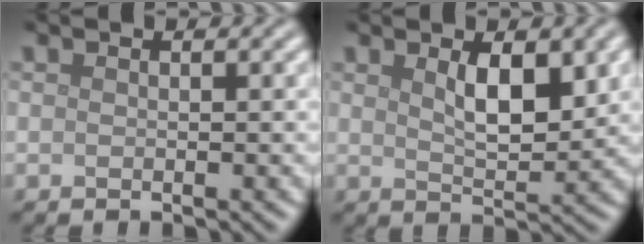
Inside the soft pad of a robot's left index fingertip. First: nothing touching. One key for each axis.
{"total": 4.1, "fx": 1.5, "fy": 1.5, "fz": 3.6, "tx": -0.063, "ty": -0.003, "tz": 0.029}